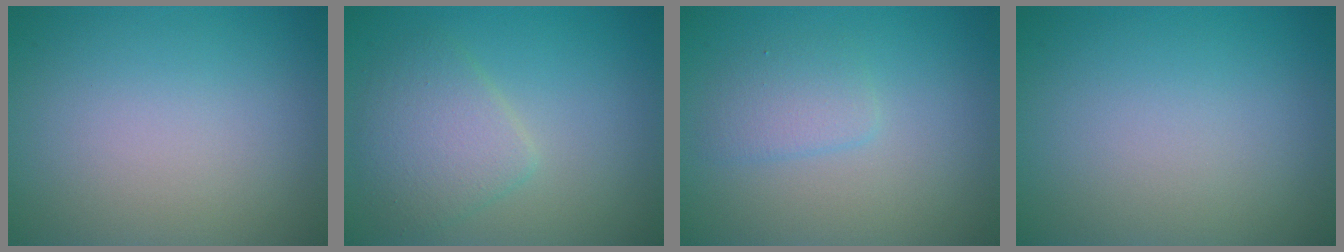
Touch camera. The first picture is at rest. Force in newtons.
{"total": 3.6, "press": 3.6, "slide": 0.2}
{"total": 1.9, "press": 1.9, "slide": 0.2}
{"total": 0.0}